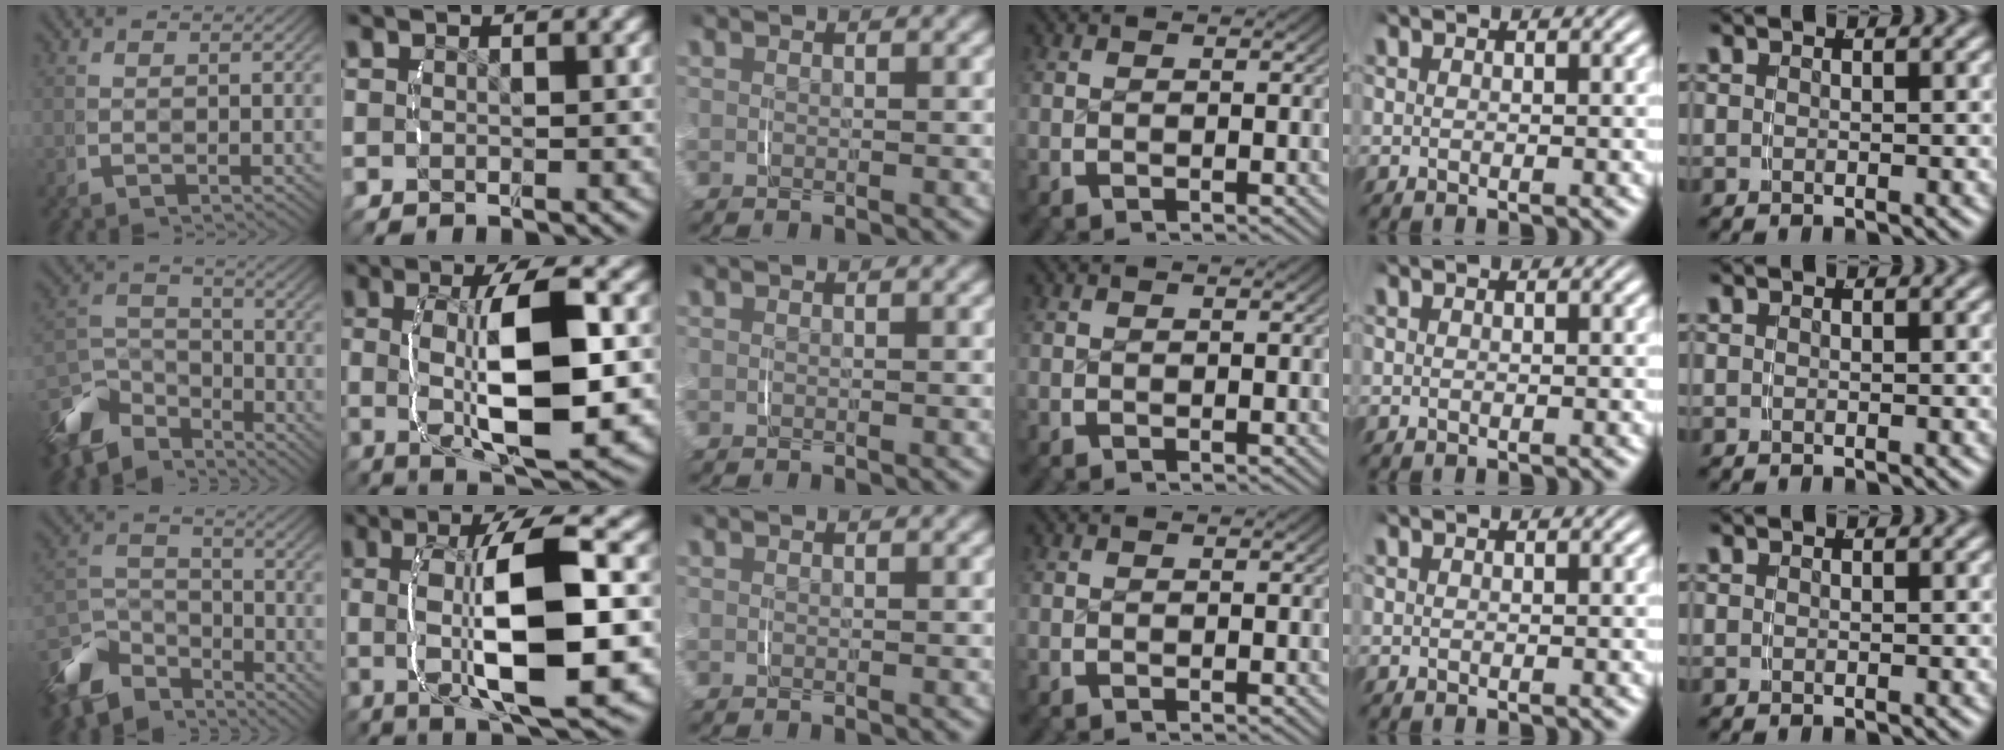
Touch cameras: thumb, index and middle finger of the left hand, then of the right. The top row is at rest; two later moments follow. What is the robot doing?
{"motion": "lift_and_place", "object": "jar lid"}